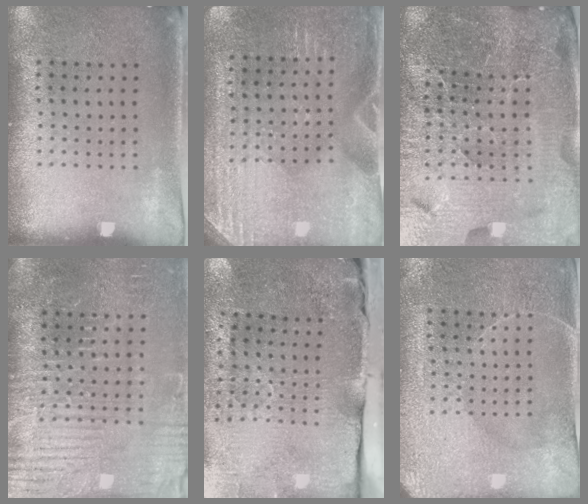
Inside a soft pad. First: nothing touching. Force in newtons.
{"total": 2.9, "press": 2.9, "slide": 0.4}
{"total": 6.2, "press": 5.5, "slide": 3.0}
{"total": 4.2, "press": 3.9, "slide": 1.5}
{"total": 4.8, "press": 3.8, "slide": 2.8}
{"total": 3.2, "press": 3.2, "slide": 0.1}